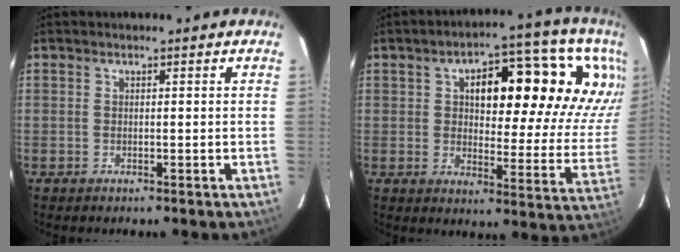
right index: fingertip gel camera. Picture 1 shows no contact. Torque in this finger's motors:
{"motor_torque": [1.47, 0.67, 0.45, 0.12]}